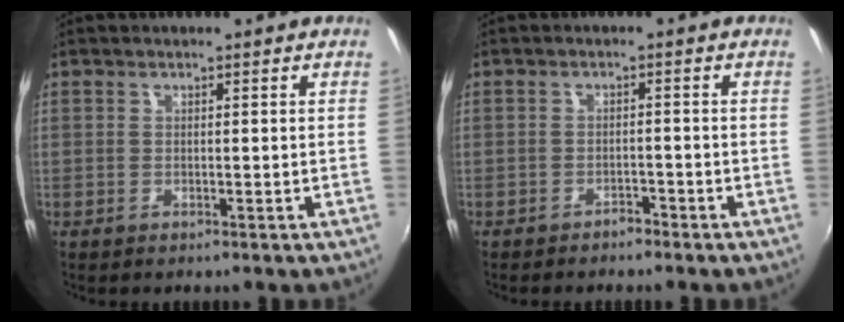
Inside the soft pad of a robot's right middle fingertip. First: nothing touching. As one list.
[{"total": 2.0, "force": [-1.8, 0.7, 0.4], "torque": [-0.012, -0.001, -0.026]}]